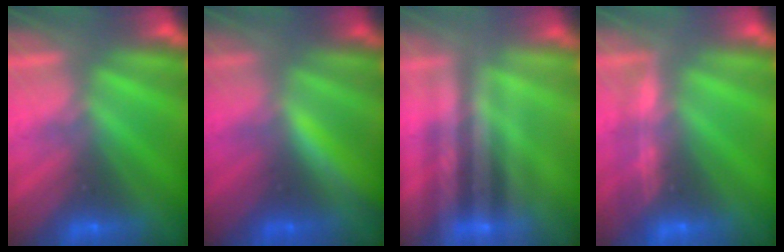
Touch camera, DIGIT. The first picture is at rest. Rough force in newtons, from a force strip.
{"total": 1.7}
{"total": 2.2}
{"total": 1.5}